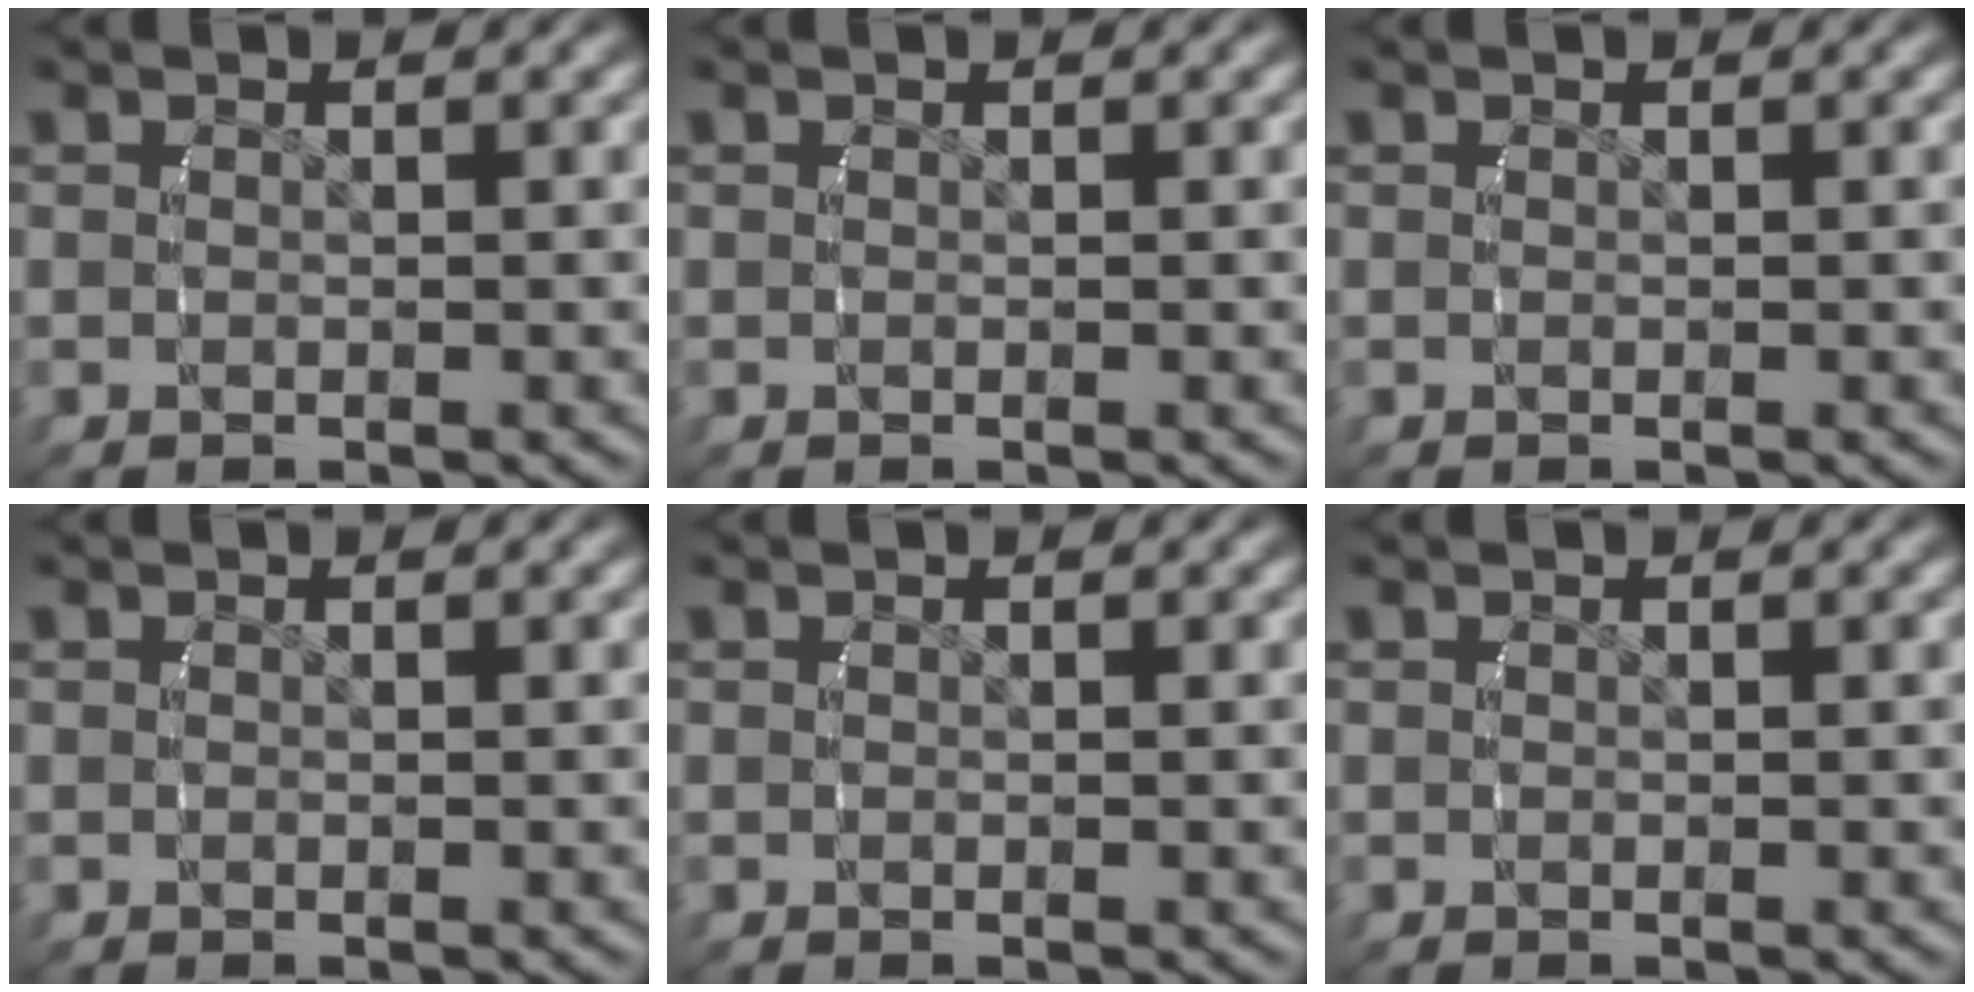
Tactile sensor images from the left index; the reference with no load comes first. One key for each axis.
{"total": 0.0}
{"total": 0.0}
{"total": 0.0}
{"total": 0.0}
{"total": 0.0}